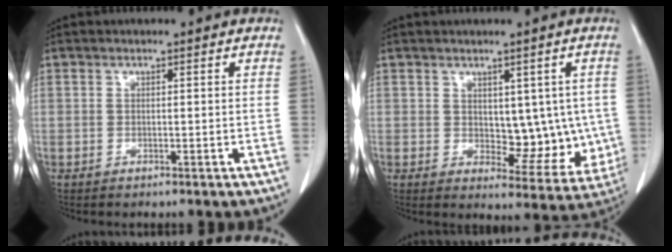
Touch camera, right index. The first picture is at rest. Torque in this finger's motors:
{"motor_torque": [0.41, 0.44, 0.13, 0.01]}